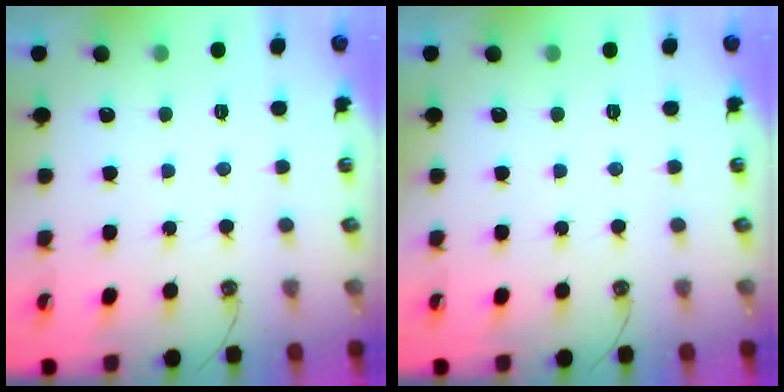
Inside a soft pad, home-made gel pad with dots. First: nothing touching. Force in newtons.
{"total": 0.0}